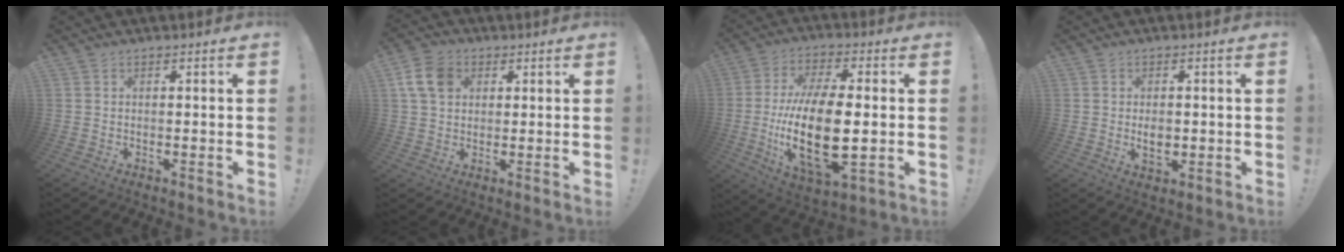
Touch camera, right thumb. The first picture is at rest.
{"total": 9.9, "force": [3.4, 7.4, 5.7], "torque": [-0.098, 0.003, 0.070]}
{"total": 23.2, "force": [-2.5, 10.5, 20.6], "torque": [-0.393, -0.010, -0.038]}
{"total": 4.4, "force": [-0.4, 3.0, 3.2], "torque": [-0.027, -0.004, -0.010]}